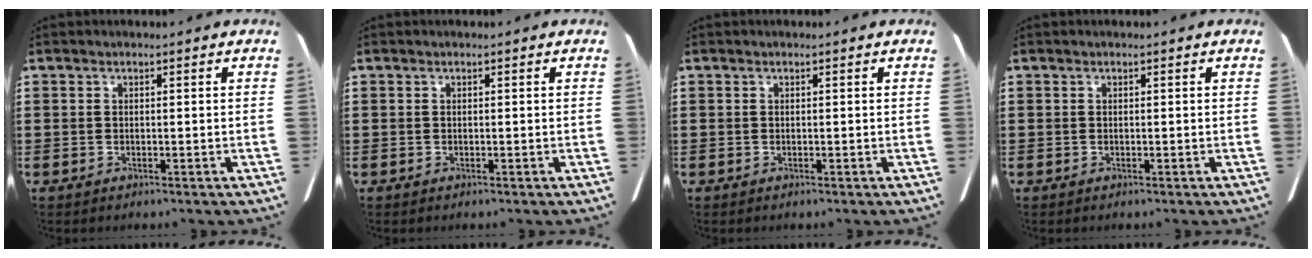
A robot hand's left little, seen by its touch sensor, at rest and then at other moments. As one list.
[{"total": 0.0}, {"total": 0.0}, {"total": 0.0}]